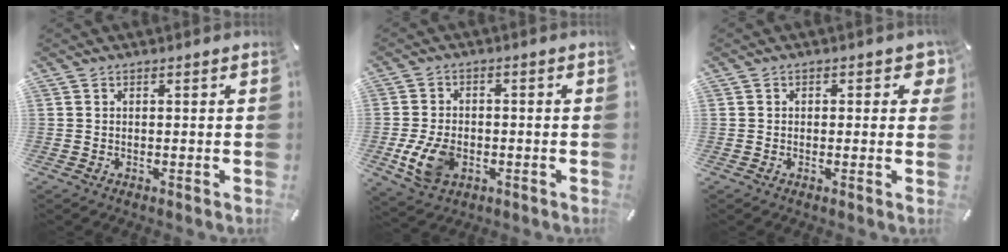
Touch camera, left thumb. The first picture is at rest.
{"total": 9.4, "force": [-2.7, 6.4, 6.3], "torque": [-0.134, 0.001, -0.047]}
{"total": 2.6, "force": [0.3, 1.7, 1.8], "torque": [-0.012, -0.001, 0.000]}